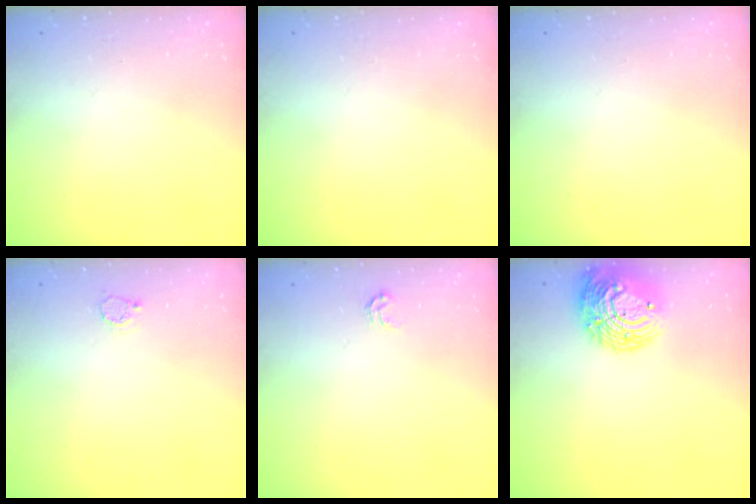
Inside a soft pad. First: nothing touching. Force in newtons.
{"total": 0.0}
{"total": 0.0}
{"total": 2.6, "press": 2.6, "slide": 0.3}
{"total": 3.1, "press": 3.1, "slide": 0.4}
{"total": 14.1, "press": 14.1, "slide": 1.3}